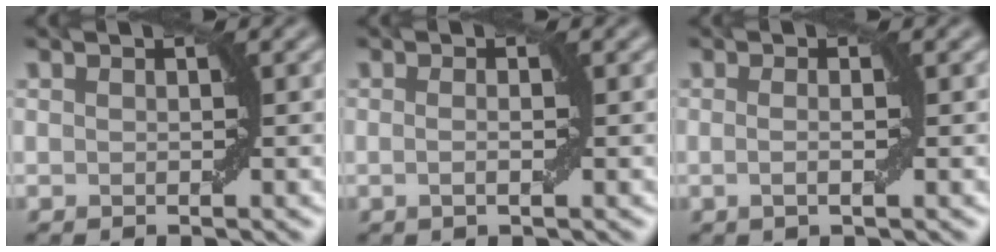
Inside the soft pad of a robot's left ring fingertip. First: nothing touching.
{"total": 1.4, "force": [-0.1, 0.3, 1.3], "torque": [-0.020, -0.004, -0.008]}
{"total": 1.8, "force": [-0.1, 0.4, 1.7], "torque": [-0.024, -0.002, -0.010]}